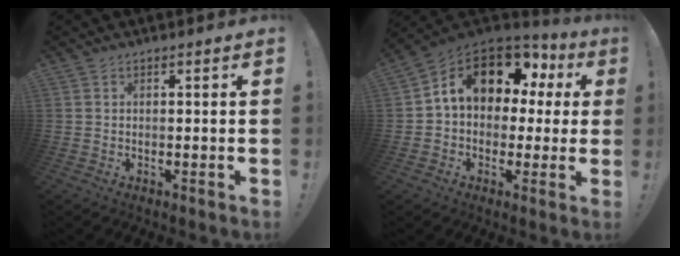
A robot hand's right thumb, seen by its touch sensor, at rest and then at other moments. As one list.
[{"total": 13.2, "force": [5.6, 8.8, 8.2], "torque": [-0.135, -0.022, 0.102]}]